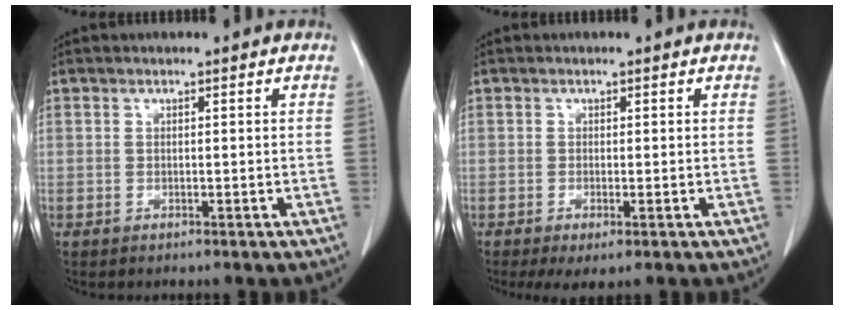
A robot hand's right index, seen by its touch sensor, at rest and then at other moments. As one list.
[{"total": 2.8, "force": [-1.4, 0.6, 2.4], "torque": [-0.037, -0.010, -0.020]}]